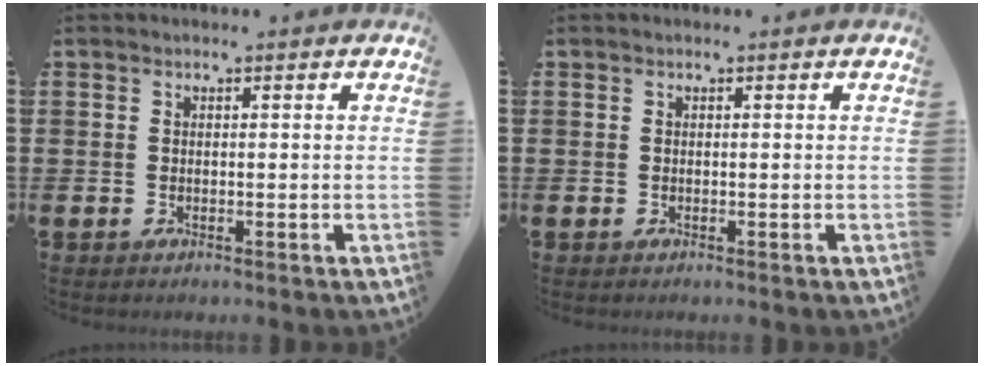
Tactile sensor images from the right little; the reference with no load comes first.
{"total": 0.0}